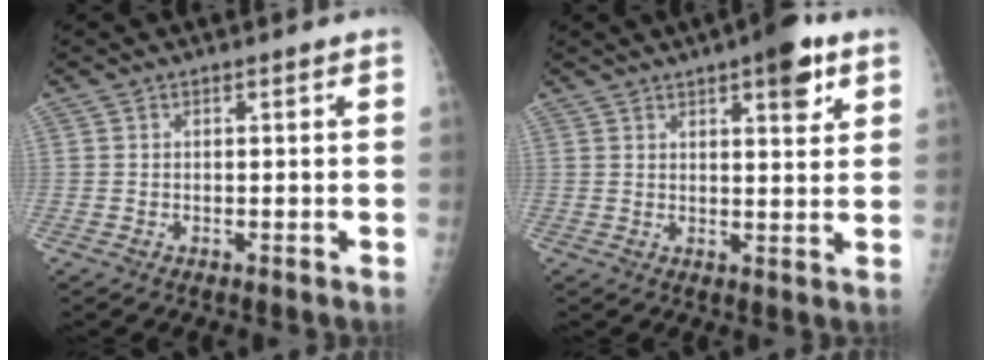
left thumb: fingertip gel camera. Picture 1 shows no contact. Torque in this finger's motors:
{"motor_torque": [0.68, 0.64, 0.33, -0.53, 0.01]}